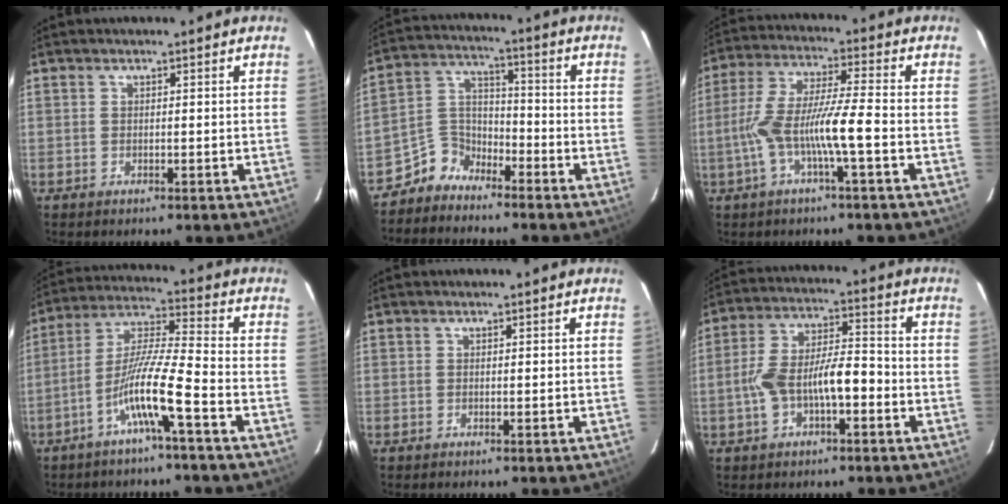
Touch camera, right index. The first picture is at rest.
{"total": 5.9, "force": [-5.0, 3.1, -0.3], "torque": [0.013, 0.027, -0.099]}
{"total": 9.8, "force": [-2.7, 0.2, 9.5], "torque": [-0.197, 0.018, -0.052]}
{"total": 10.2, "force": [-4.8, -0.9, 8.9], "torque": [-0.178, 0.007, -0.093]}
{"total": 0.0}
{"total": 9.9, "force": [-2.5, 3.5, 8.9], "torque": [-0.177, 0.029, -0.041]}